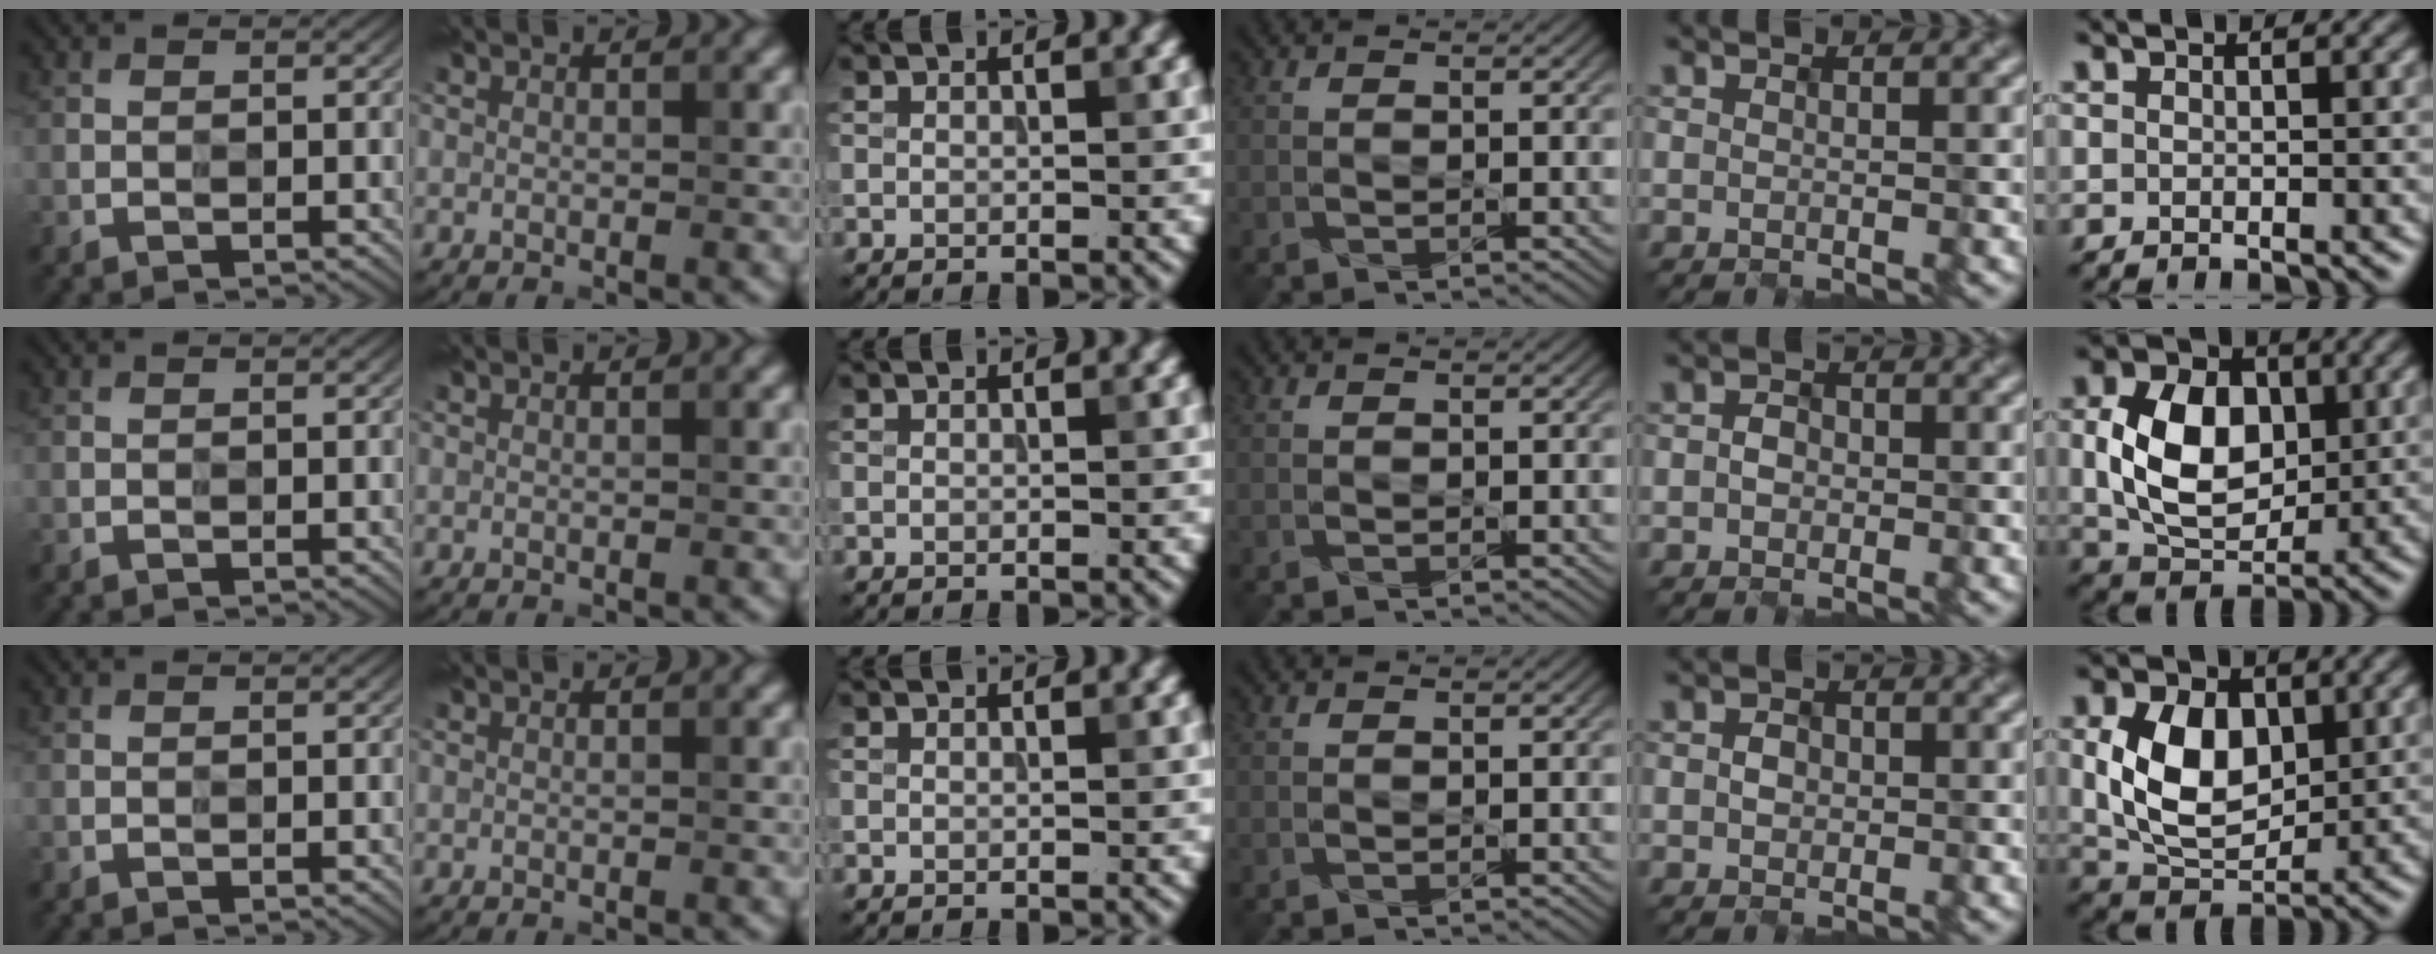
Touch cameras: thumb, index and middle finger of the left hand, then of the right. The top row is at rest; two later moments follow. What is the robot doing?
{"motion": "extract", "object": "drawer"}